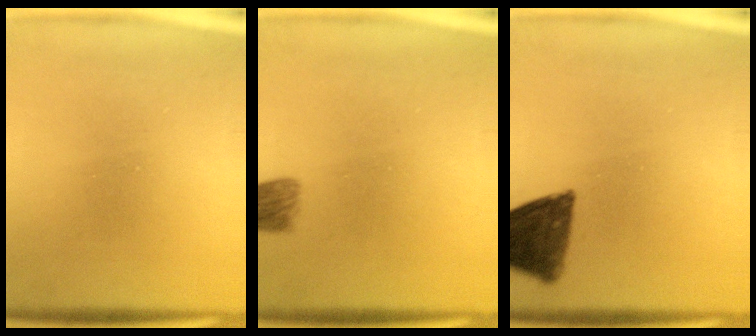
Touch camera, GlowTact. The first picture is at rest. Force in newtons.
{"total": 4.7}
{"total": 12.0}